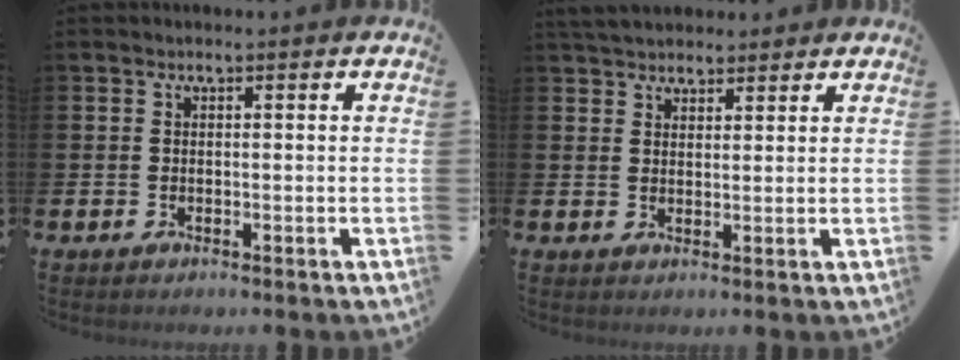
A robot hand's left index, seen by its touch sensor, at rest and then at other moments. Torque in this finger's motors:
{"motor_torque": [1.26, -0.88, 0.64, 0.16]}